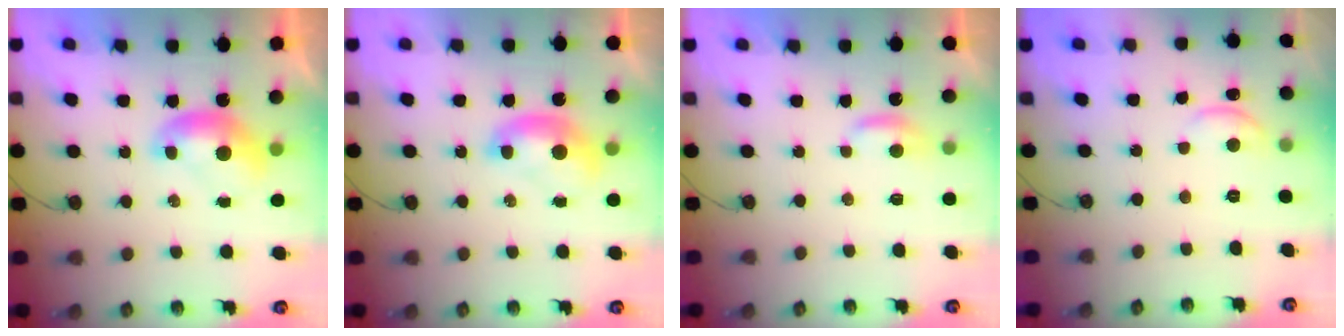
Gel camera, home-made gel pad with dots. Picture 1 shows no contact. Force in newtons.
{"total": 1.3, "press": 1.3, "slide": 0.3}
{"total": 2.4, "press": 2.3, "slide": 0.4}
{"total": 0.5, "press": 0.4, "slide": 0.3}